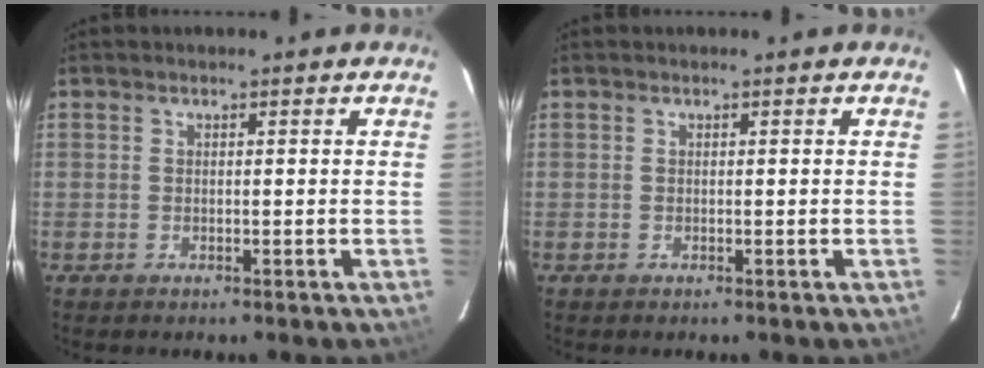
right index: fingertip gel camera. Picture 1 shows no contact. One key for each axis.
{"total": 0.0}